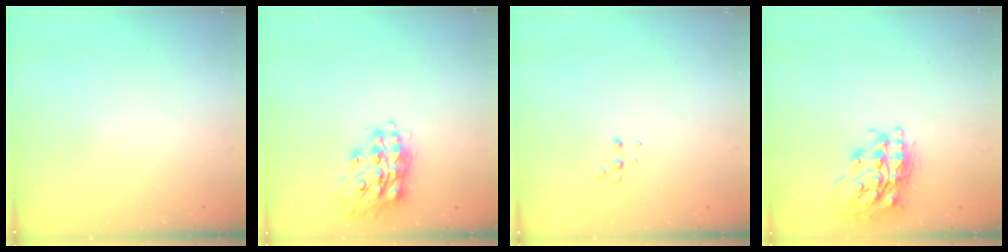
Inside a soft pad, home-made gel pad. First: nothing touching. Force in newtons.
{"total": 15.5, "press": 15.5, "slide": 1.4}
{"total": 4.4, "press": 4.3, "slide": 1.0}
{"total": 19.3, "press": 19.3, "slide": 1.4}